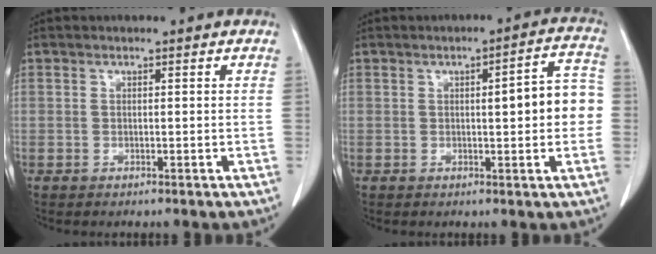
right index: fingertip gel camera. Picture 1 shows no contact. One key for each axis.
{"total": 7.6, "fx": 0.0, "fy": 1.6, "fz": 7.5, "tx": -0.092, "ty": 0.025, "tz": -0.001}